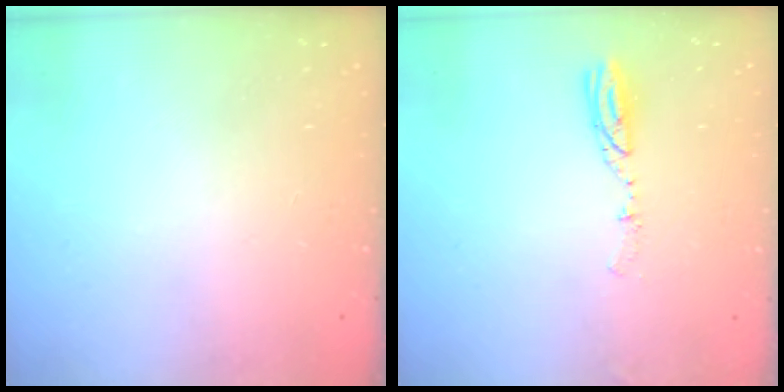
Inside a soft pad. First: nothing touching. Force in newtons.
{"total": 4.5, "press": 4.3, "slide": 1.0}